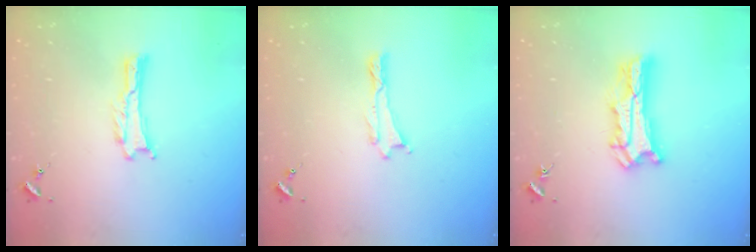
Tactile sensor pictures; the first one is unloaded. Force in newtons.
{"total": 0.0}
{"total": 8.5, "press": 8.5, "slide": 0.6}